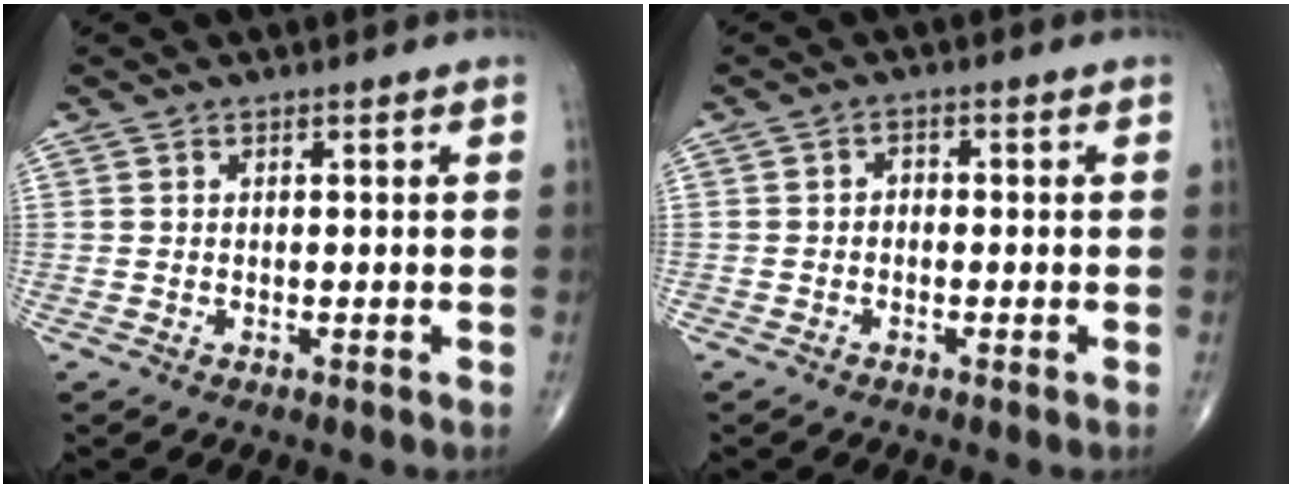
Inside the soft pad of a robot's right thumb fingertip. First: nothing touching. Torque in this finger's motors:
{"motor_torque": [-0.15, -0.08, -0.04, -0.19, 0.03]}